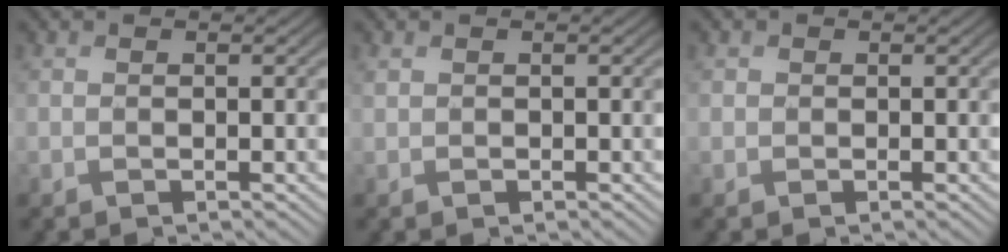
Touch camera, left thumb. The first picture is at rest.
{"total": 0.5, "force": [0.3, 0.4, 0.2], "torque": [-0.007, 0.000, 0.009]}
{"total": 0.9, "force": [0.2, 0.9, 0.0], "torque": [0.002, -0.001, -0.002]}